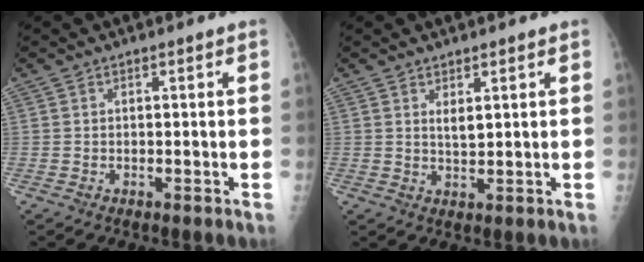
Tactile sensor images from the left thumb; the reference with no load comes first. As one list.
[{"total": 2.3, "force": [1.2, 0.8, 1.8], "torque": [-0.030, -0.013, 0.023]}]